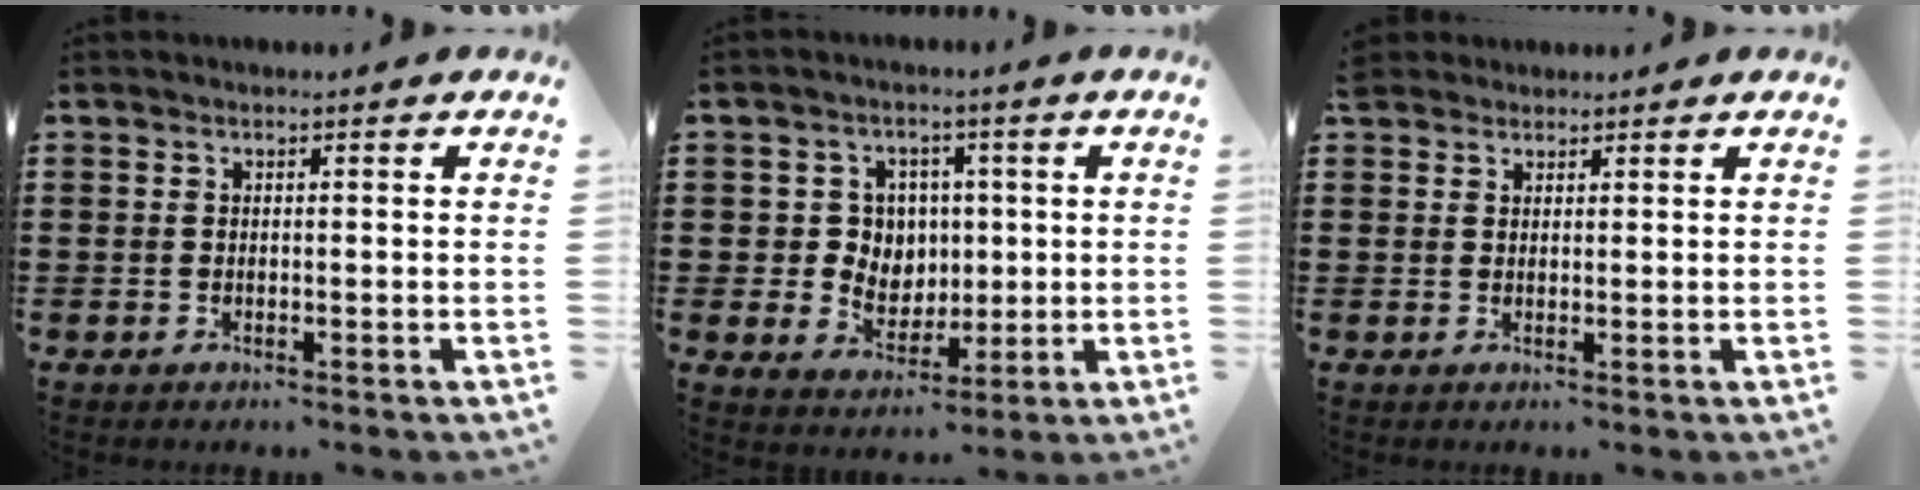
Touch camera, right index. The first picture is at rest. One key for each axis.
{"total": 5.6, "fx": 1.0, "fy": 5.3, "fz": 1.6, "tx": -0.049, "ty": 0.017, "tz": 0.016}
{"total": 1.8, "fx": 1.6, "fy": 0.8, "fz": -0.1, "tx": -0.002, "ty": 0.004, "tz": 0.032}